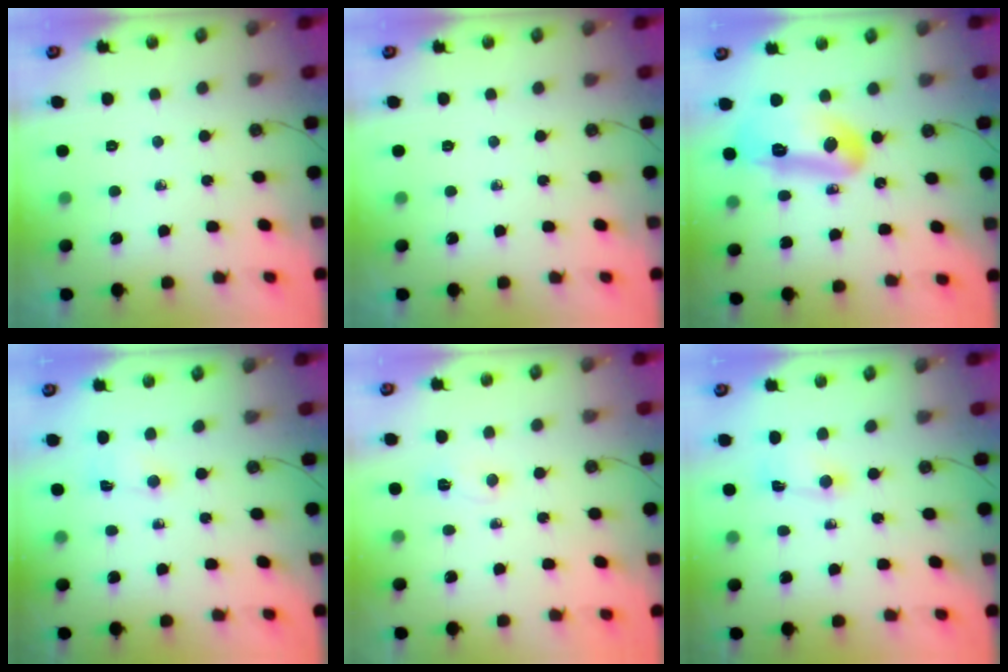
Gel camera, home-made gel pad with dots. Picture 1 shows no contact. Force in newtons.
{"total": 0.0}
{"total": 13.8, "press": 13.7, "slide": 1.8}
{"total": 0.5, "press": 0.5, "slide": 0.2}
{"total": 3.1, "press": 3.0, "slide": 0.8}
{"total": 2.0, "press": 2.0, "slide": 0.2}